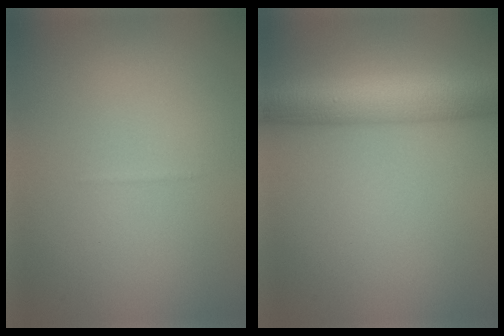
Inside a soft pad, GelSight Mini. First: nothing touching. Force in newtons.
{"total": 7.9, "press": 7.9, "slide": 0.2}